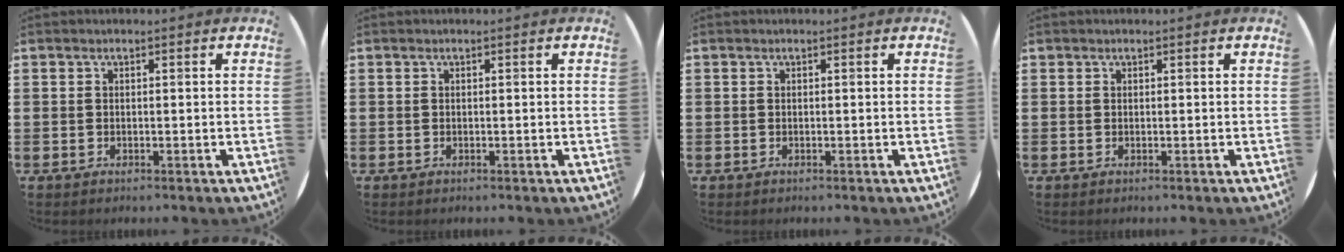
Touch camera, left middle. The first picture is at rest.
{"total": 0.0}
{"total": 0.0}
{"total": 0.0}